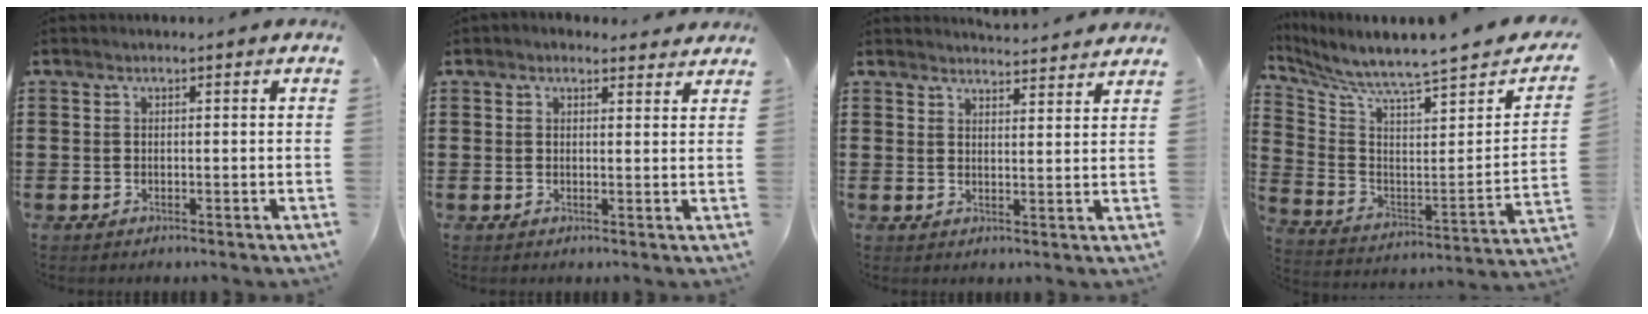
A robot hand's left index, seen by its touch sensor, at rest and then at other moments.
{"total": 1.9, "force": [1.7, 0.7, 0.3], "torque": [-0.011, 0.006, 0.032]}
{"total": 3.3, "force": [3.3, -0.2, 0.1], "torque": [-0.002, -0.019, 0.058]}
{"total": 4.7, "force": [4.4, -0.7, 1.6], "torque": [-0.062, -0.062, 0.065]}